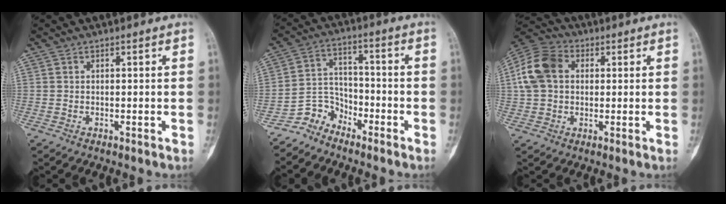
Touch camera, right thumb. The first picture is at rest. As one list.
[{"total": 6.5, "force": [-5.4, 3.5, 0.5], "torque": [0.013, 0.057, -0.114]}, {"total": 11.4, "force": [2.1, 8.4, 7.3], "torque": [-0.139, 0.025, 0.029]}]